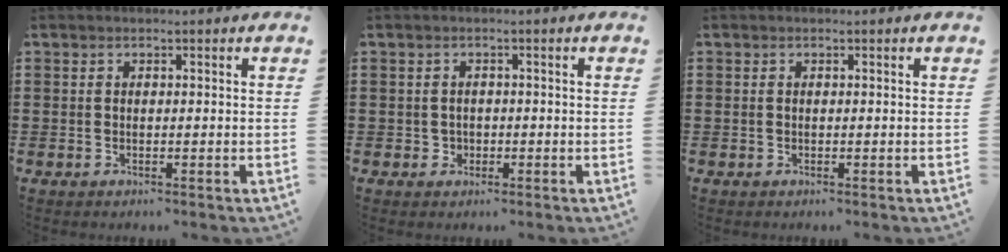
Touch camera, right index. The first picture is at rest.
{"total": 1.2, "force": [-0.3, 1.2, 0.3], "torque": [-0.010, 0.004, -0.007]}
{"total": 0.0}